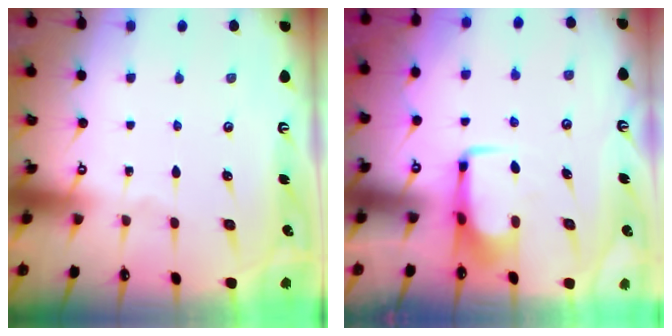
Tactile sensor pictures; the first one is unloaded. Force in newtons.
{"total": 4.8, "press": 4.8, "slide": 0.4}